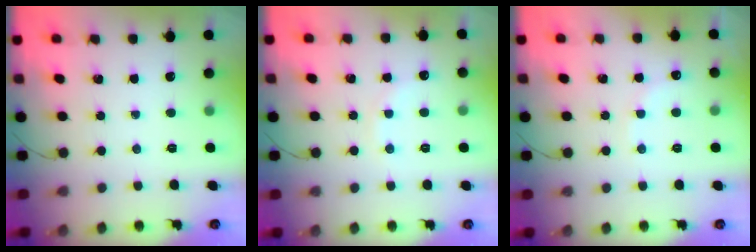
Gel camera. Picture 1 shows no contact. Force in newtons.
{"total": 3.9, "press": 3.8, "slide": 1.0}
{"total": 7.4, "press": 7.2, "slide": 1.7}